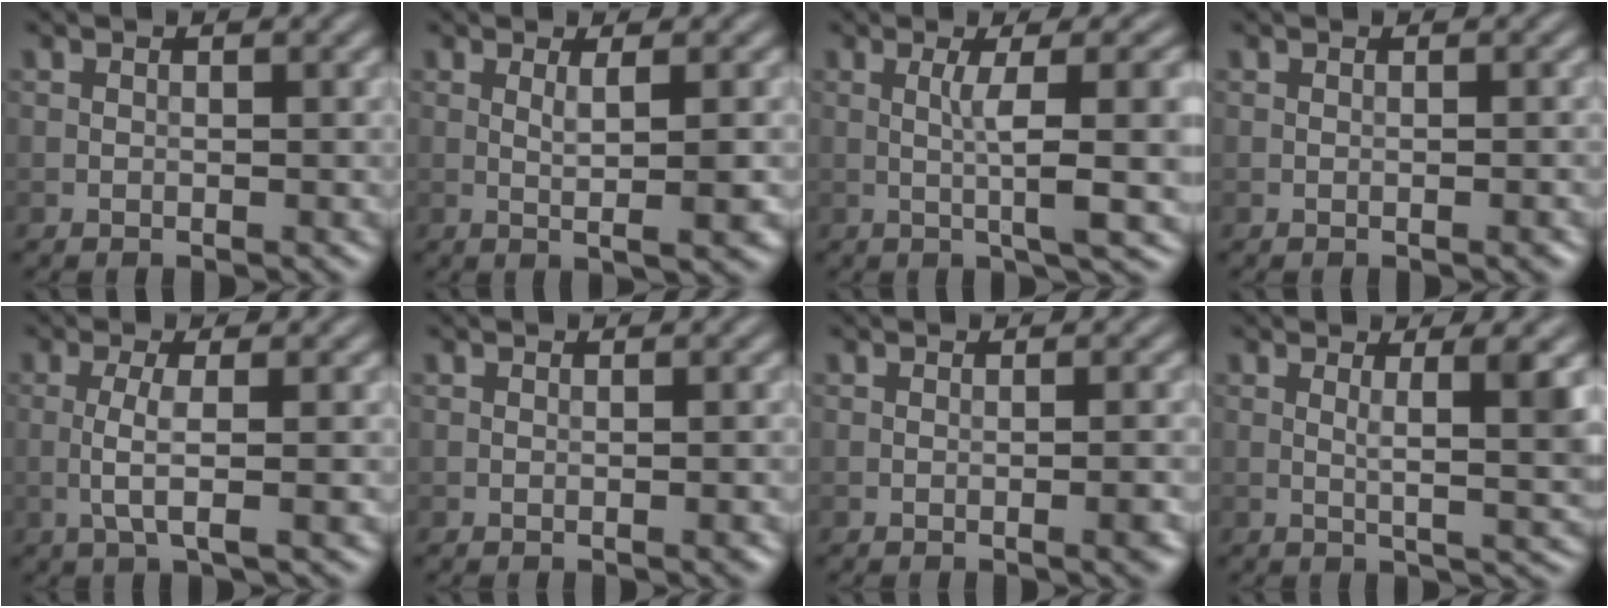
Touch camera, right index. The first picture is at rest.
{"total": 2.9, "force": [0.3, 0.5, 2.8], "torque": [-0.045, -0.005, 0.005]}
{"total": 6.9, "force": [0.2, 1.2, 6.7], "torque": [-0.104, 0.007, 0.007]}
{"total": 1.1, "force": [-0.2, 0.2, 1.0], "torque": [-0.008, 0.002, -0.005]}
{"total": 3.0, "force": [-0.5, 0.4, 2.9], "torque": [-0.059, -0.001, -0.013]}
{"total": 1.4, "force": [-0.2, 0.3, 1.3], "torque": [-0.012, 0.001, -0.005]}
{"total": 2.4, "force": [-0.5, 0.6, 2.3], "torque": [-0.018, 0.005, -0.008]}
{"total": 4.4, "force": [1.0, 0.7, 4.2], "torque": [-0.064, -0.006, 0.016]}